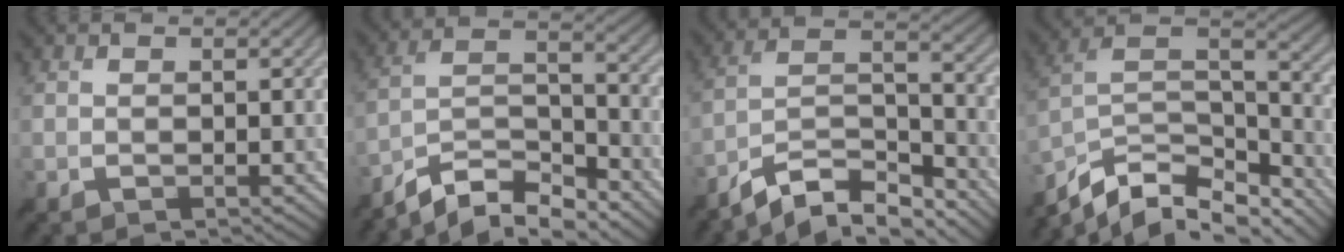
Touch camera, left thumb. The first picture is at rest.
{"total": 9.8, "force": [-8.4, 2.3, 4.5], "torque": [-0.083, 0.009, -0.161]}
{"total": 10.1, "force": [-8.4, 2.5, 5.1], "torque": [-0.093, 0.007, -0.161]}
{"total": 14.1, "force": [-10.2, 6.1, 7.7], "torque": [-0.189, -0.016, -0.170]}